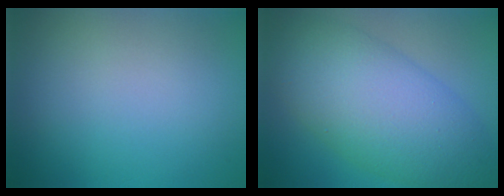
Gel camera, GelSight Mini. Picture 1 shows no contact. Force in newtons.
{"total": 10.4, "press": 10.4, "slide": 0.2}